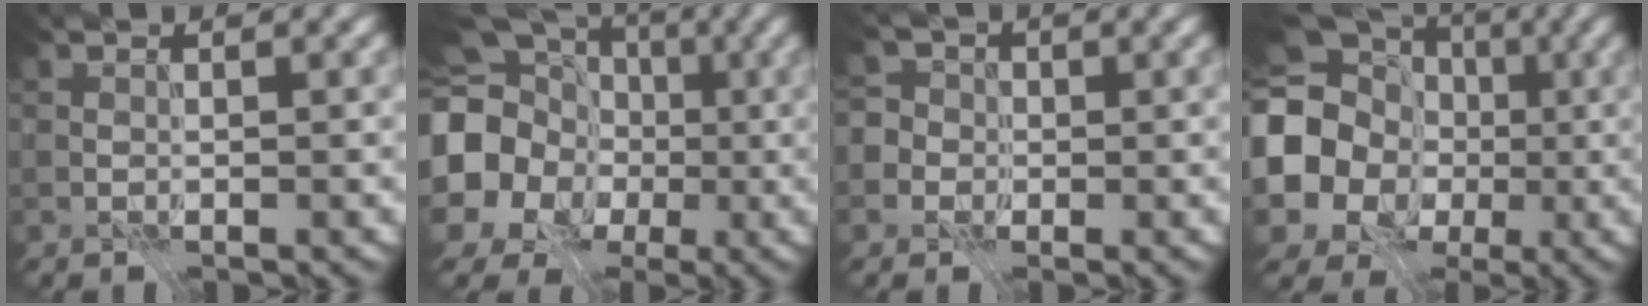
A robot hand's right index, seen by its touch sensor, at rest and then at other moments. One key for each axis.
{"total": 20.2, "fx": -0.3, "fy": 18.9, "fz": 6.9, "tx": -0.205, "ty": -0.004, "tz": -0.051}
{"total": 4.4, "fx": -0.6, "fy": 4.2, "fz": 1.1, "tx": 0.001, "ty": 0.023, "tz": -0.045}
{"total": 16.7, "fx": 0.3, "fy": 15.4, "fz": 6.6, "tx": -0.186, "ty": 0.004, "tz": -0.031}